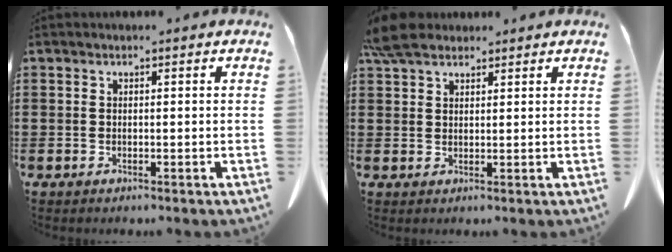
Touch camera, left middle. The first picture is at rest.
{"total": 4.9, "force": [4.0, 1.9, 2.1], "torque": [-0.044, -0.002, 0.076]}